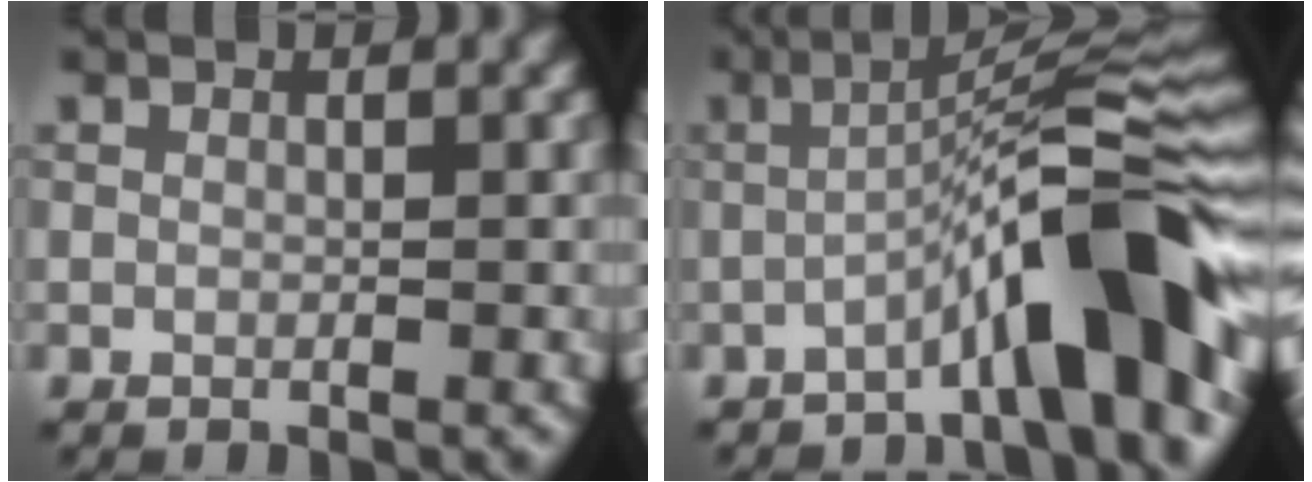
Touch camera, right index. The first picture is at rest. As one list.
[{"total": 9.2, "force": [-4.0, 1.3, 8.2], "torque": [-0.108, 0.027, -0.071]}]